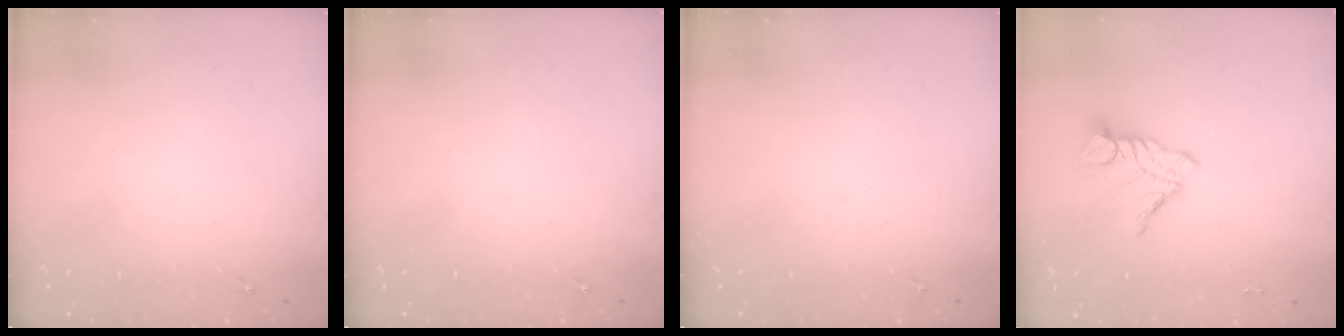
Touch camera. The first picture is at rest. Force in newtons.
{"total": 0.0}
{"total": 0.0}
{"total": 10.8, "press": 10.7, "slide": 0.7}